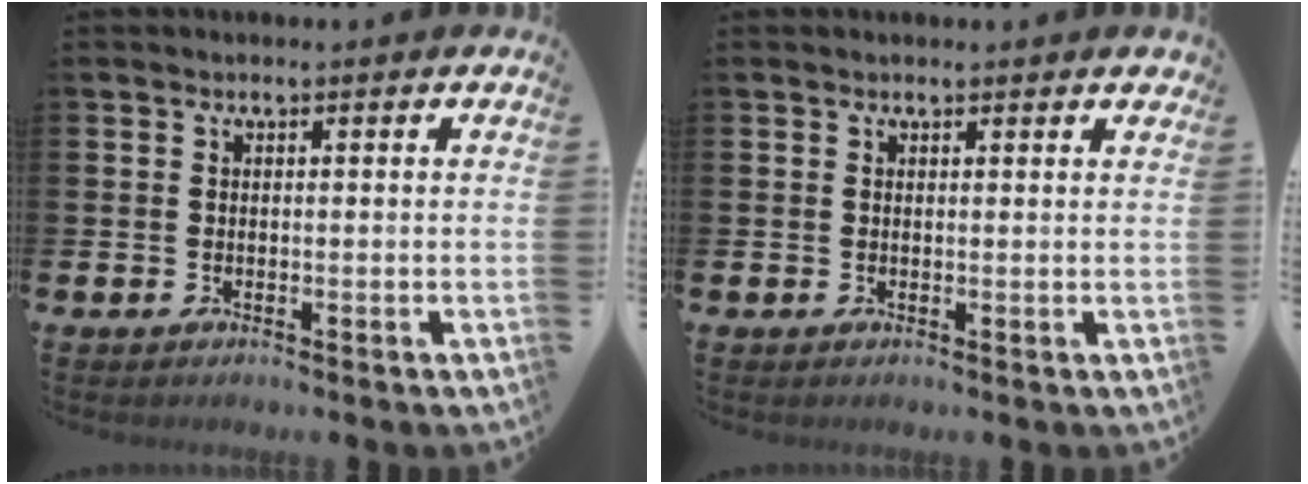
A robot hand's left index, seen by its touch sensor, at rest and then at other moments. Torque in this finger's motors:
{"motor_torque": [0.80, -0.27, 0.53, 0.03]}